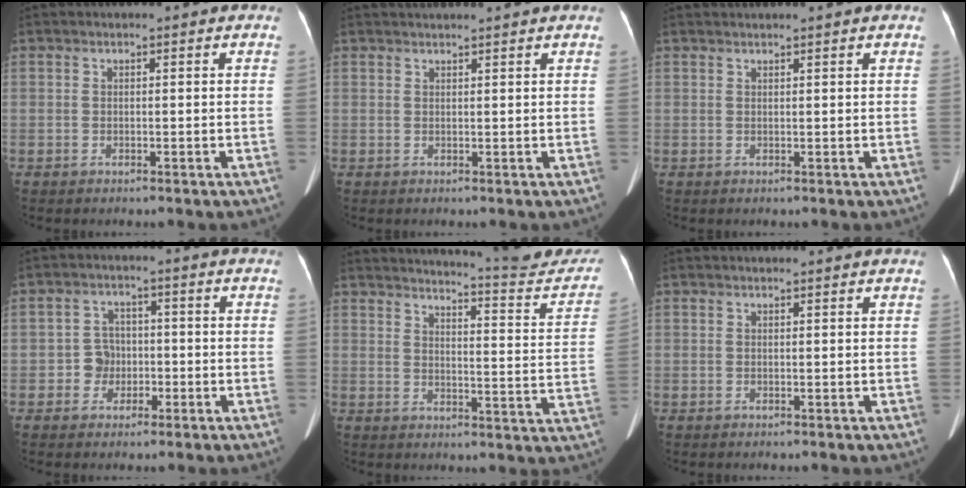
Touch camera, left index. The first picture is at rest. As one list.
[{"total": 4.2, "force": [3.9, -0.7, 1.5], "torque": [-0.014, 0.025, 0.051]}, {"total": 2.5, "force": [2.3, -0.5, 0.9], "torque": [-0.009, 0.024, 0.038]}, {"total": 3.8, "force": [-1.2, 3.4, 1.0], "torque": [-0.019, 0.010, -0.020]}, {"total": 18.8, "force": [17.9, 1.4, 5.6], "torque": [-0.069, -0.073, 0.206]}, {"total": 1.5, "force": [1.4, -0.2, 0.5], "torque": [-0.010, 0.012, 0.020]}]